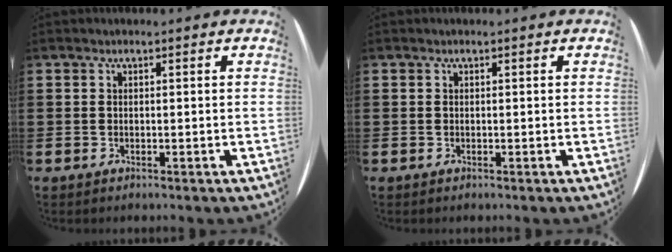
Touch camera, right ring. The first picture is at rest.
{"total": 0.0}